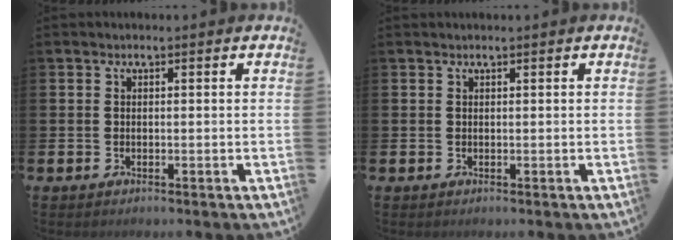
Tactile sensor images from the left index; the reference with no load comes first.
{"total": 0.0}